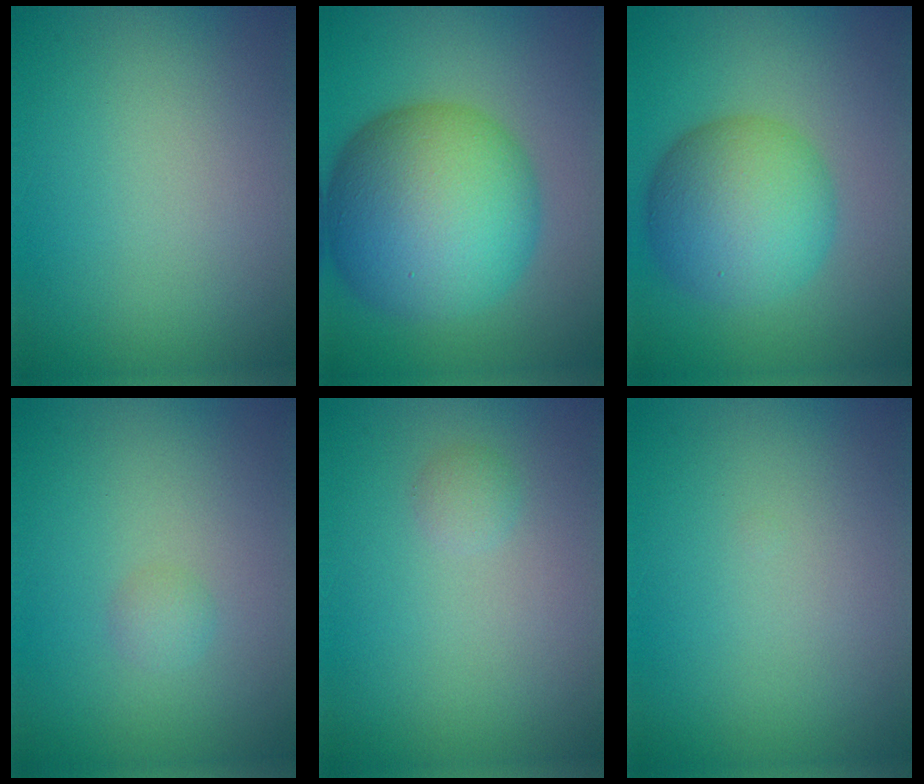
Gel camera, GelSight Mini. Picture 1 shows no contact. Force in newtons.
{"total": 13.3, "press": 13.3, "slide": 0.1}
{"total": 7.5, "press": 7.5, "slide": 0.0}
{"total": 1.0, "press": 1.0, "slide": 0.1}
{"total": 0.8, "press": 0.8, "slide": 0.1}
{"total": 0.0}